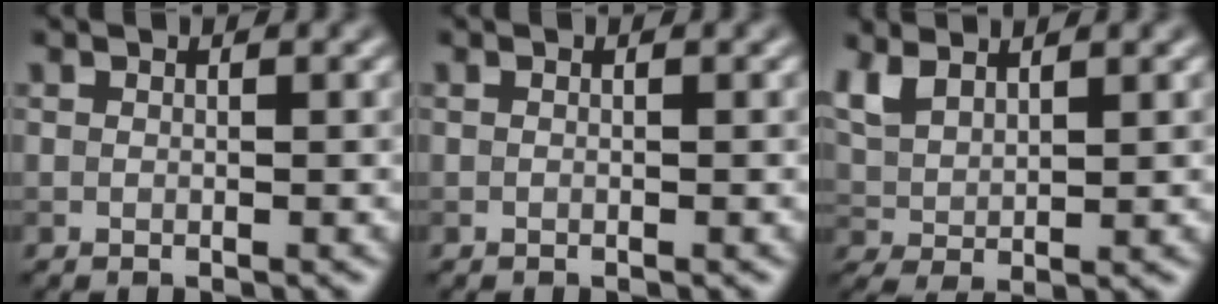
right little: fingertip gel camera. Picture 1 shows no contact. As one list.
[{"total": 0.0}, {"total": 3.8, "force": [2.2, 1.6, 2.7], "torque": [-0.074, 0.007, 0.051]}]